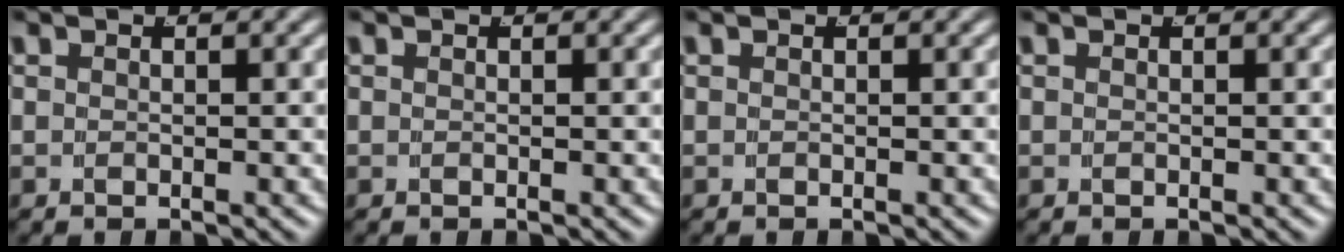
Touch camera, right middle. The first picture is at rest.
{"total": 0.0}
{"total": 0.0}
{"total": 0.0}